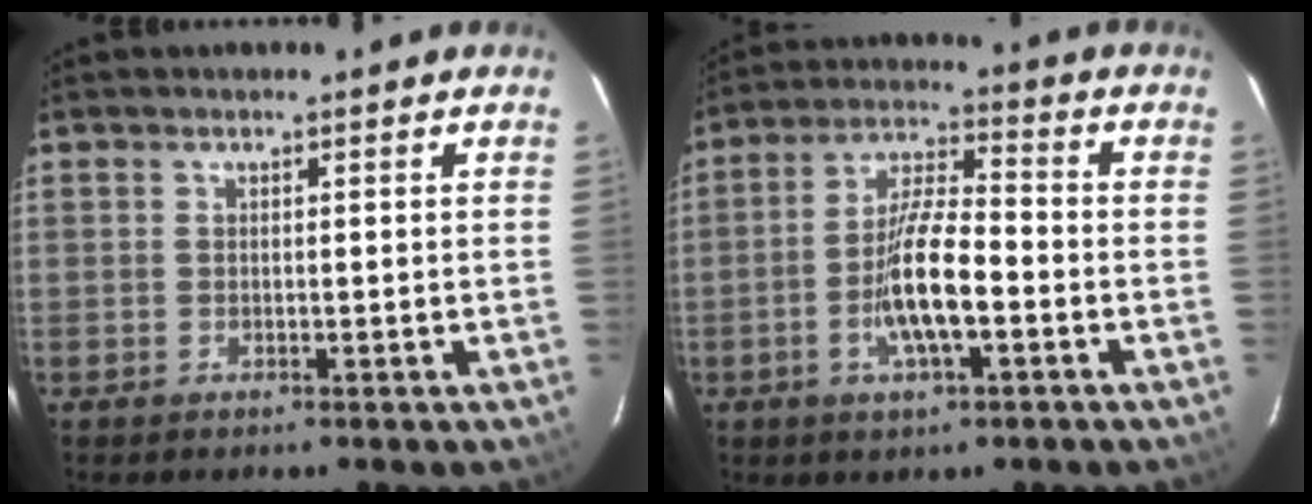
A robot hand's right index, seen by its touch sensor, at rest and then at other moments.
{"total": 10.8, "force": [-3.5, 2.8, 9.8], "torque": [-0.194, 0.003, -0.066]}